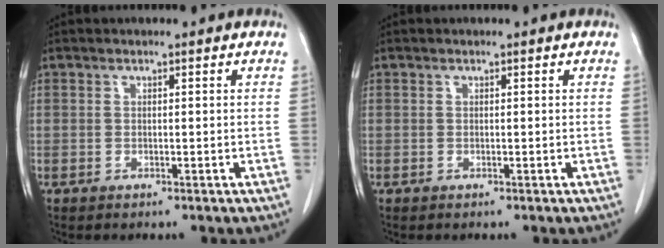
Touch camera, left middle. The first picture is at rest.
{"total": 0.0}